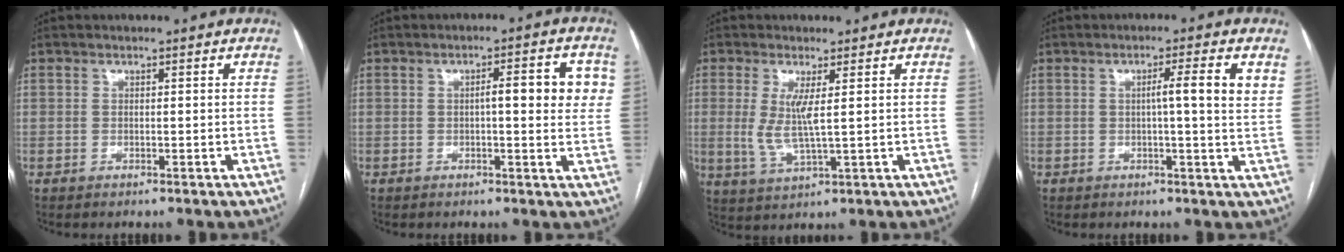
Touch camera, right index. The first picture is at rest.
{"total": 6.8, "force": [1.1, 1.4, 6.6], "torque": [-0.086, 0.014, 0.010]}
{"total": 5.3, "force": [0.9, 0.4, 5.2], "torque": [-0.119, -0.011, 0.024]}
{"total": 5.3, "force": [1.5, -0.2, 5.1], "torque": [-0.074, 0.005, 0.017]}